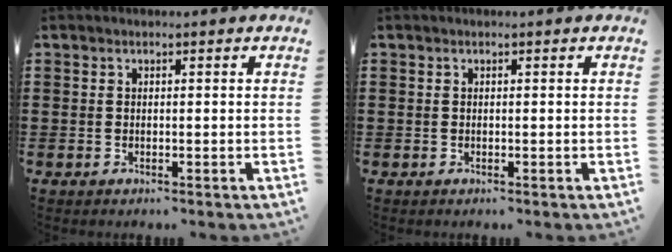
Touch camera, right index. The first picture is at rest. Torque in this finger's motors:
{"motor_torque": [-0.18, 0.18, 0.00, -0.01]}